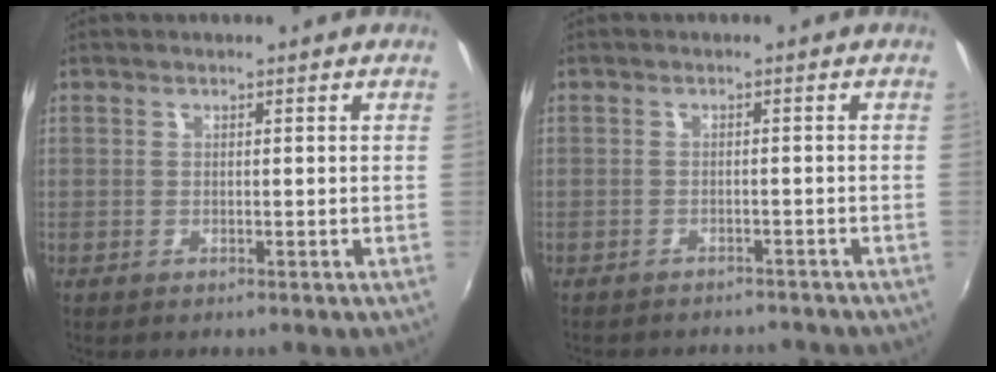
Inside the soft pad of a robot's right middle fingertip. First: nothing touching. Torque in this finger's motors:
{"motor_torque": [0.97, -1.16, 0.20, 0.14]}